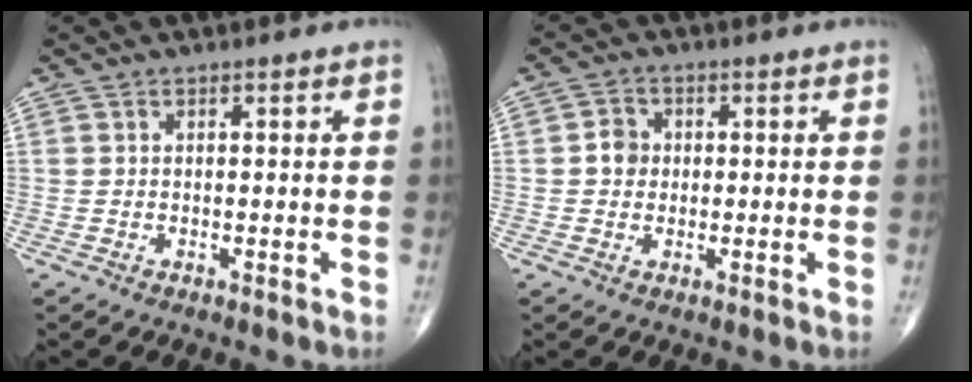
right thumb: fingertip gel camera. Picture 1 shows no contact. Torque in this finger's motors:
{"motor_torque": [0.30, 0.47, 0.37, 0.09, 0.05]}